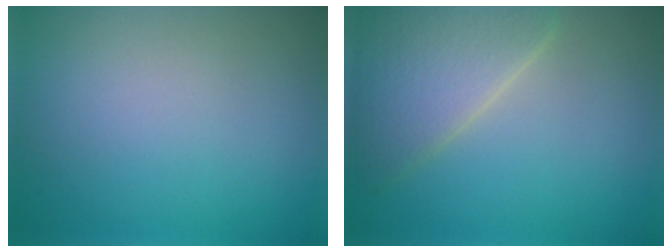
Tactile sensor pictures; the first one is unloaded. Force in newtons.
{"total": 4.9, "press": 4.9, "slide": 0.3}